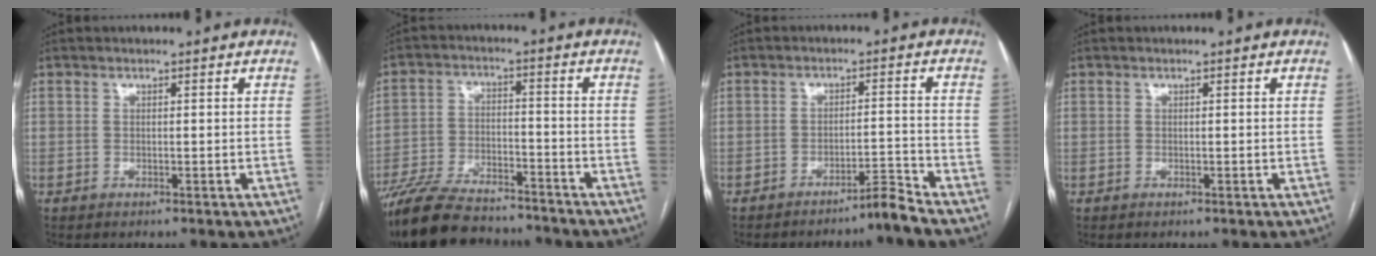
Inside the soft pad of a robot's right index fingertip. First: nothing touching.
{"total": 14.4, "force": [-13.0, 3.8, 4.8], "torque": [-0.087, 0.004, -0.210]}
{"total": 3.8, "force": [-3.4, -1.3, 1.1], "torque": [-0.009, -0.012, -0.057]}
{"total": 0.0}